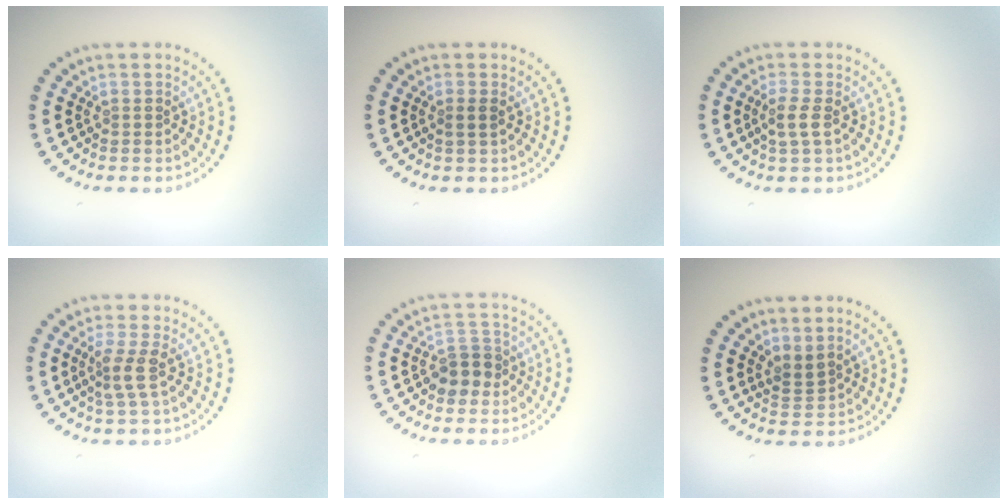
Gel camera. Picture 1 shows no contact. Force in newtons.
{"total": 1.1, "press": 0.9, "slide": 0.6}
{"total": 1.7, "press": 1.5, "slide": 0.8}
{"total": 2.4, "press": 1.7, "slide": 1.7}
{"total": 2.7, "press": 2.6, "slide": 0.9}
{"total": 1.7, "press": 1.3, "slide": 1.1}